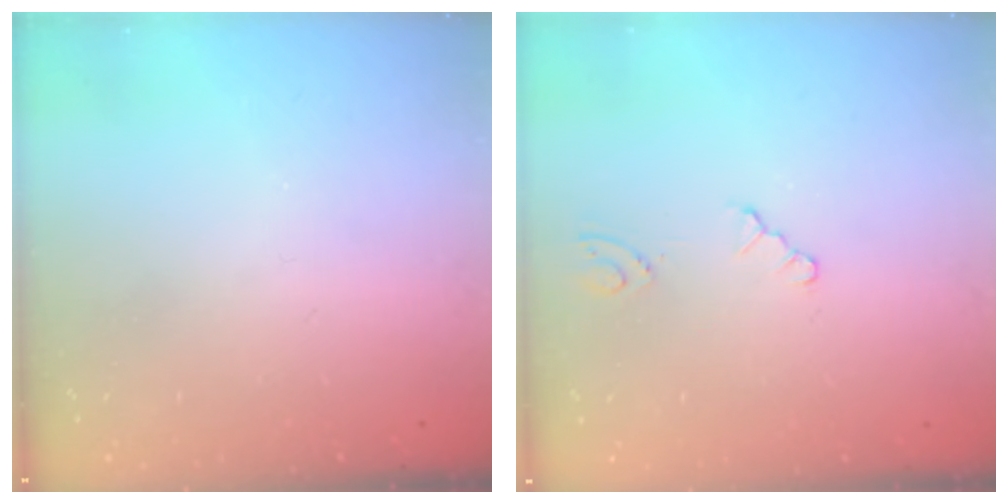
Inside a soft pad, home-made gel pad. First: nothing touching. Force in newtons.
{"total": 2.1, "press": 2.1, "slide": 0.3}